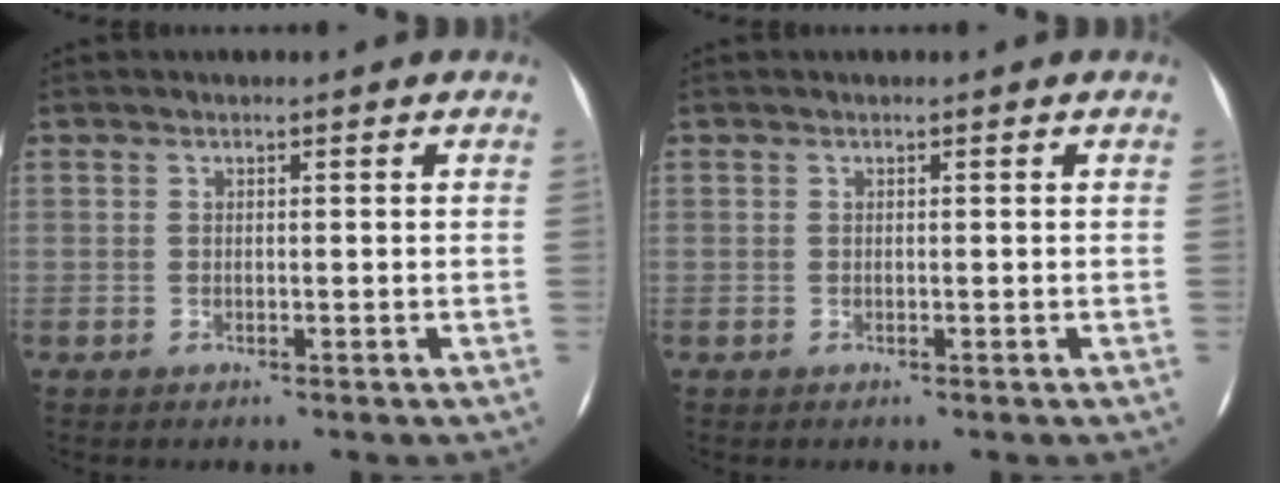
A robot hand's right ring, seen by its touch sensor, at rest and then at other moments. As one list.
[{"total": 0.0}]